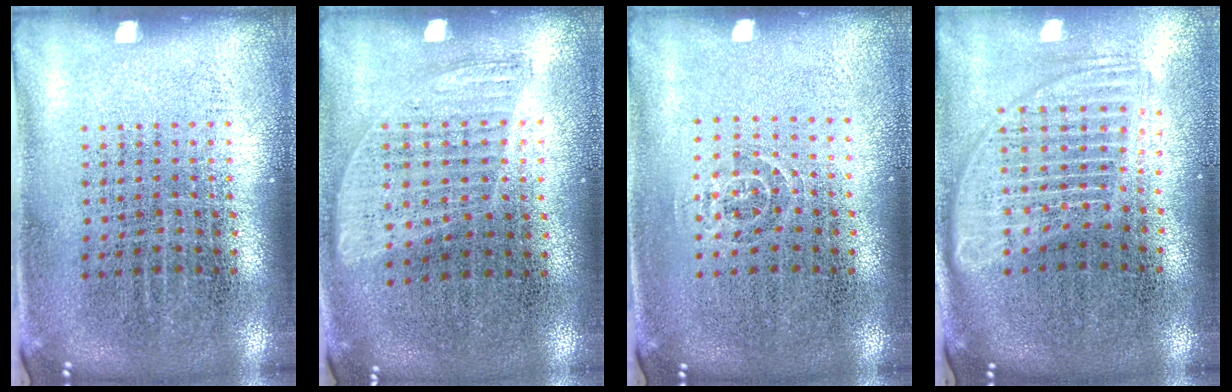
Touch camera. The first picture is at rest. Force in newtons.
{"total": 0.8, "press": 0.8, "slide": 0.3}
{"total": 0.8, "press": 0.5, "slide": 0.6}
{"total": 1.8, "press": 1.5, "slide": 0.9}